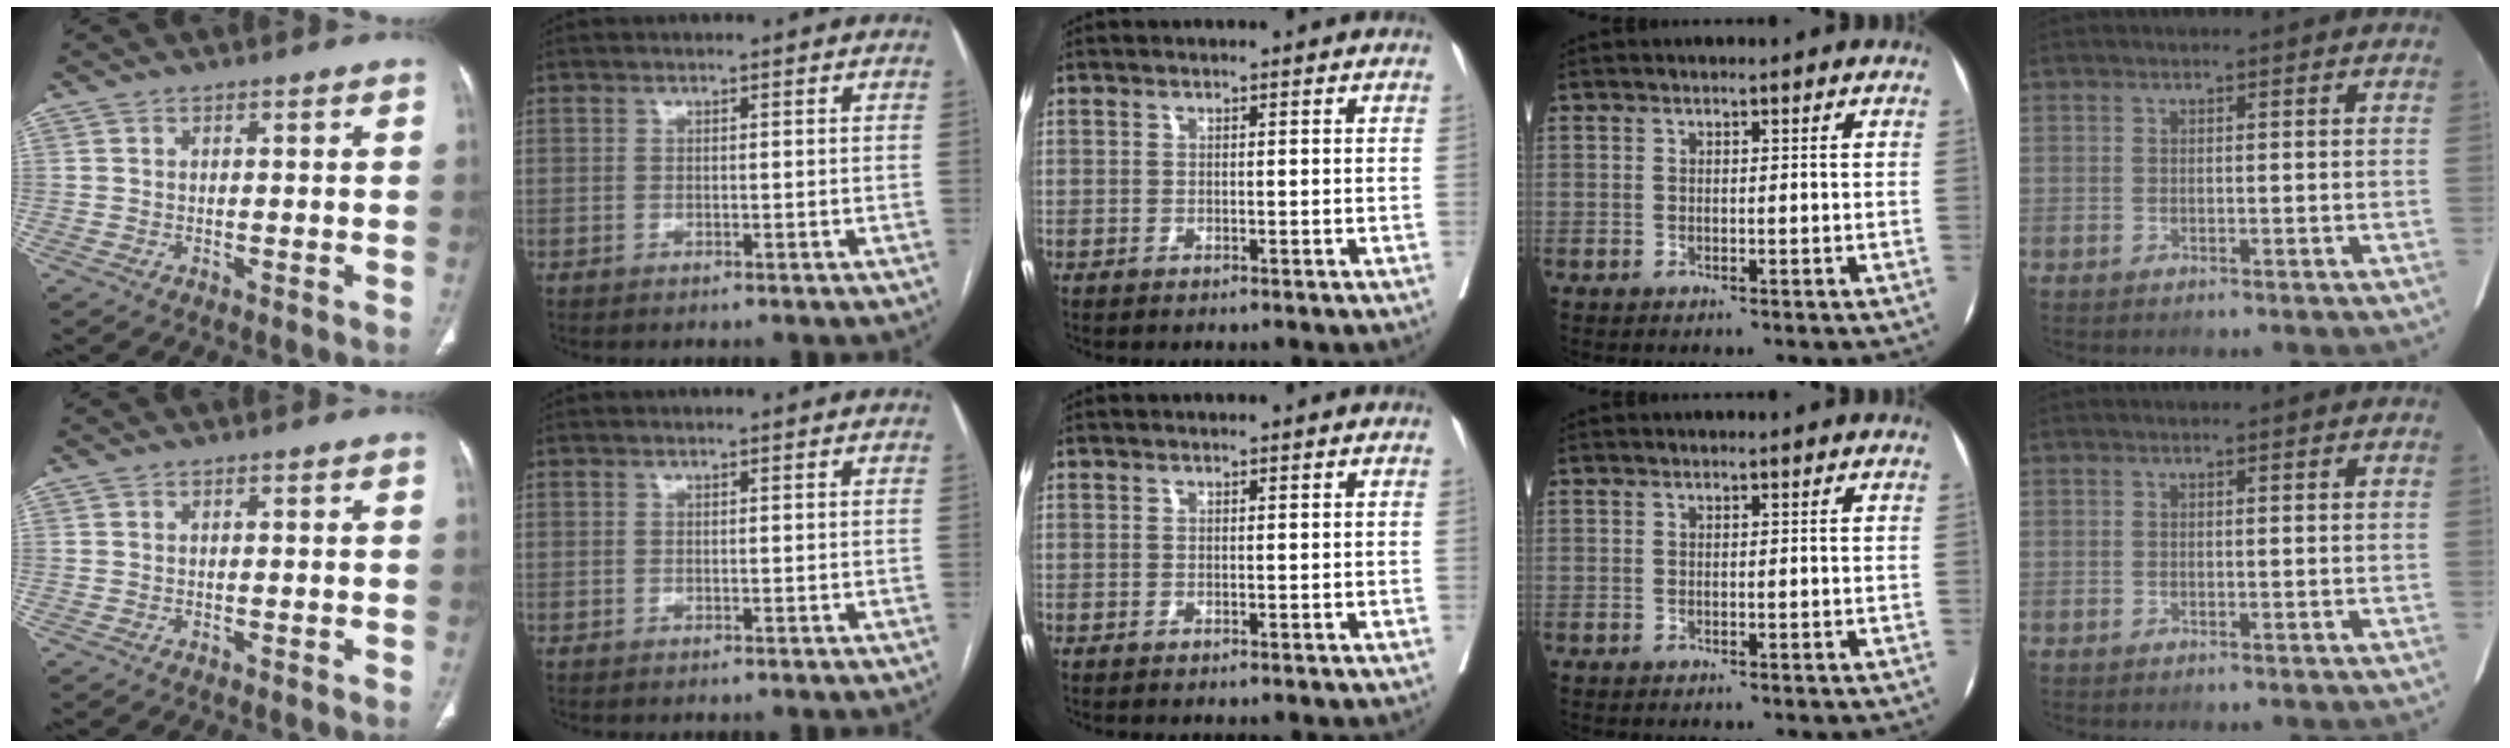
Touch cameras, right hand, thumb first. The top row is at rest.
{}